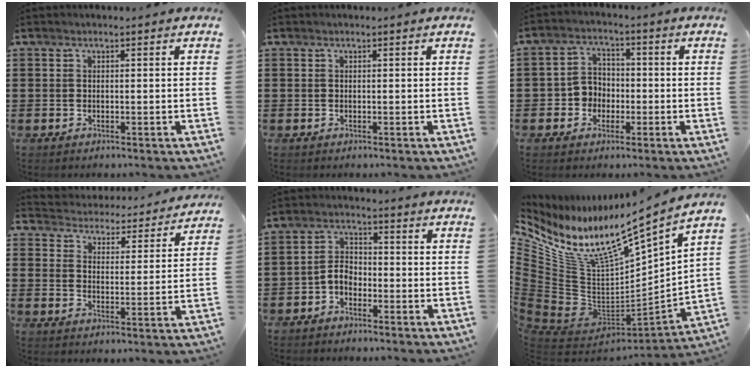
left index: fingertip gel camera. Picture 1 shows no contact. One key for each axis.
{"total": 0.0}
{"total": 4.4, "fx": -1.6, "fy": 3.8, "fz": 1.4, "tx": -0.039, "ty": 0.012, "tz": -0.034}
{"total": 4.1, "fx": 4.1, "fy": 0.0, "fz": -0.5, "tx": -0.019, "ty": -0.039, "tz": 0.066}
{"total": 3.3, "fx": -2.0, "fy": 2.0, "fz": 1.8, "tx": -0.050, "ty": 0.004, "tz": -0.047}
{"total": 12.3, "fx": 7.6, "fy": 3.4, "fz": 9.1, "tx": -0.208, "ty": -0.065, "tz": 0.117}